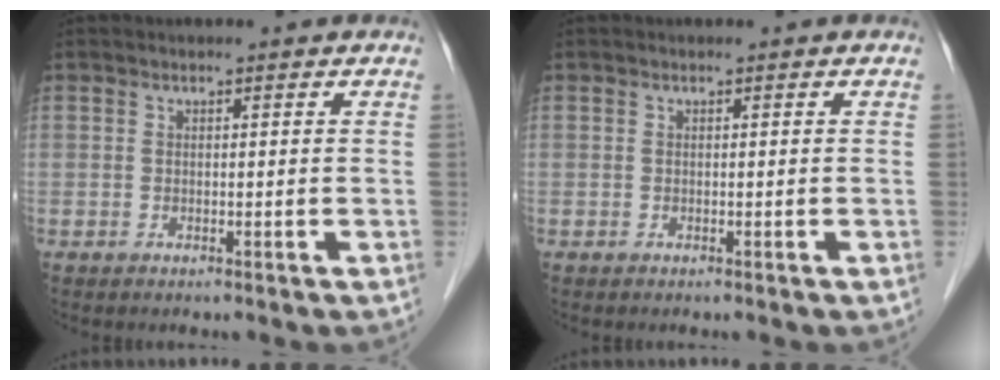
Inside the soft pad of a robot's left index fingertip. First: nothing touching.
{"total": 0.0}